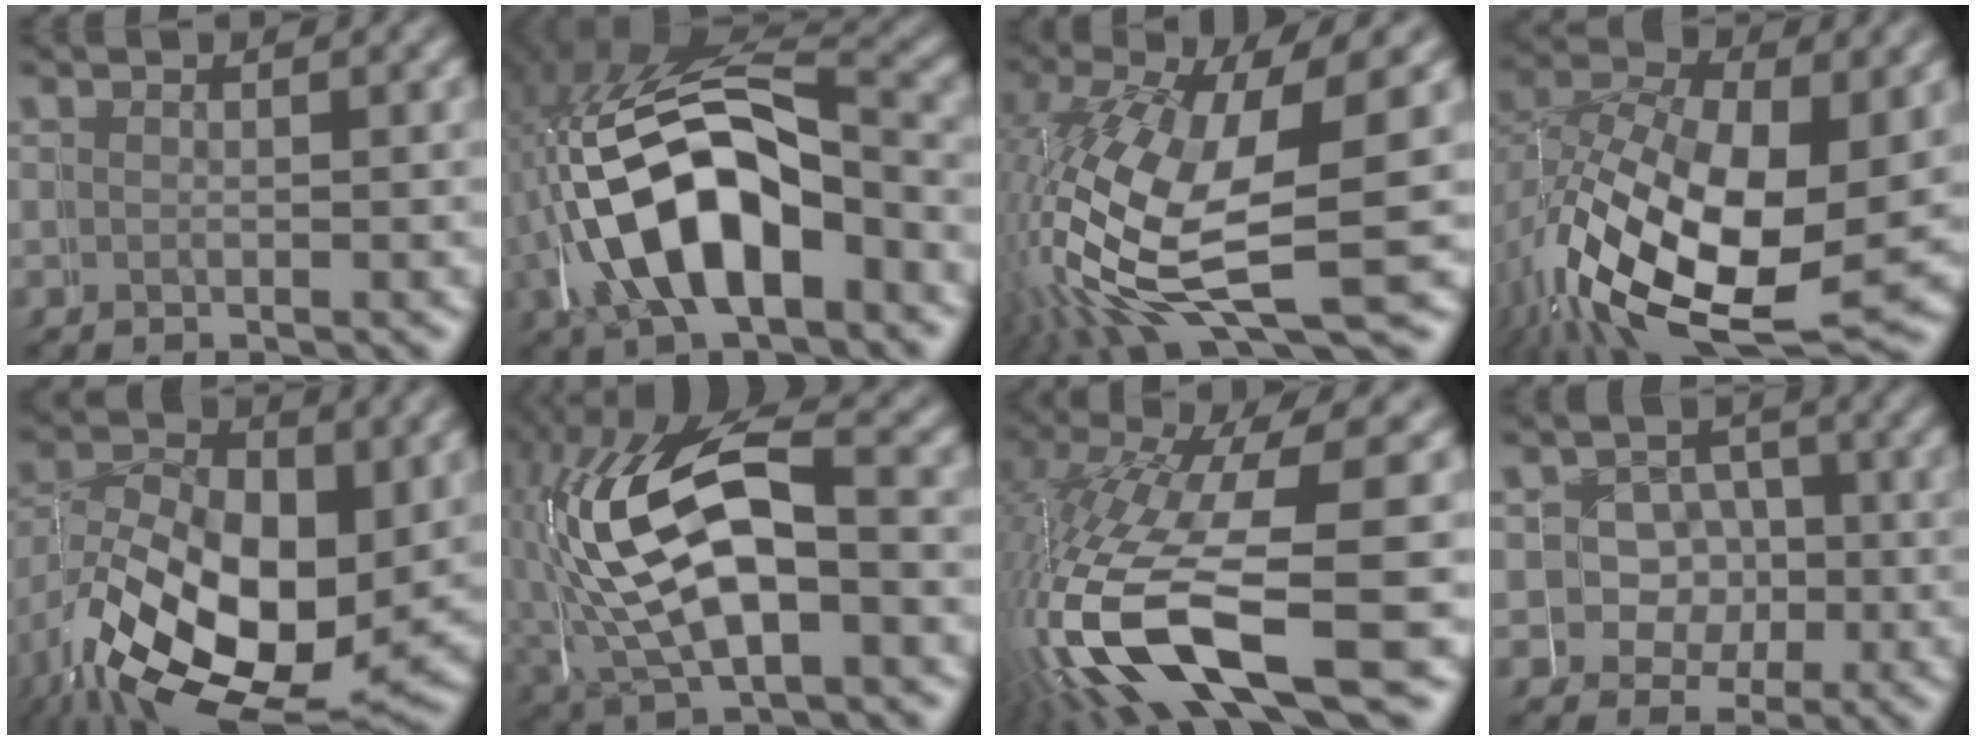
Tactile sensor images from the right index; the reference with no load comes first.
{"total": 12.7, "force": [-0.4, 8.1, 9.7], "torque": [-0.184, -0.001, -0.008]}
{"total": 11.1, "force": [-1.4, 6.0, 9.2], "torque": [-0.211, -0.053, 0.006]}
{"total": 13.7, "force": [-2.3, 10.1, 9.1], "torque": [-0.209, -0.074, -0.006]}
{"total": 12.3, "force": [-2.0, 9.0, 8.1], "torque": [-0.167, -0.060, -0.003]}
{"total": 12.8, "force": [0.5, 8.8, 9.3], "torque": [-0.191, -0.017, 0.018]}
{"total": 11.5, "force": [-3.4, 6.2, 9.1], "torque": [-0.220, -0.053, -0.019]}
{"total": 5.9, "force": [-0.1, 5.9, -0.5], "torque": [0.003, -0.031, -0.001]}